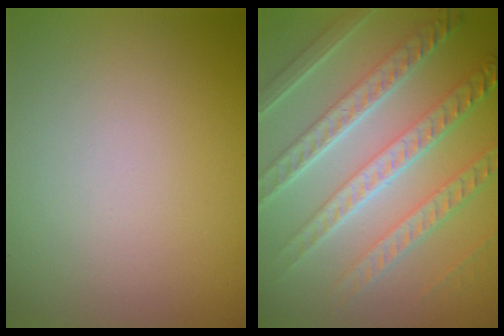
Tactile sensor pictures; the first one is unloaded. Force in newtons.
{"total": 8.3, "press": 6.1, "slide": 5.5}